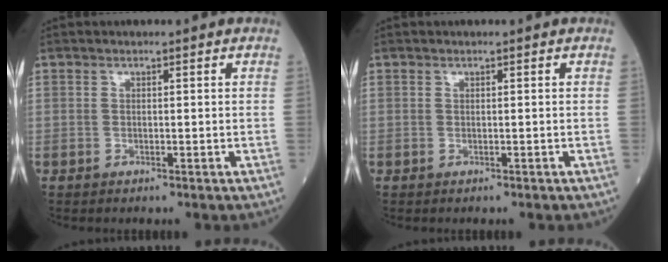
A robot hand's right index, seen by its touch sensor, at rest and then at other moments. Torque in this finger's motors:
{"motor_torque": [0.08, -0.04, 0.05, -0.01]}